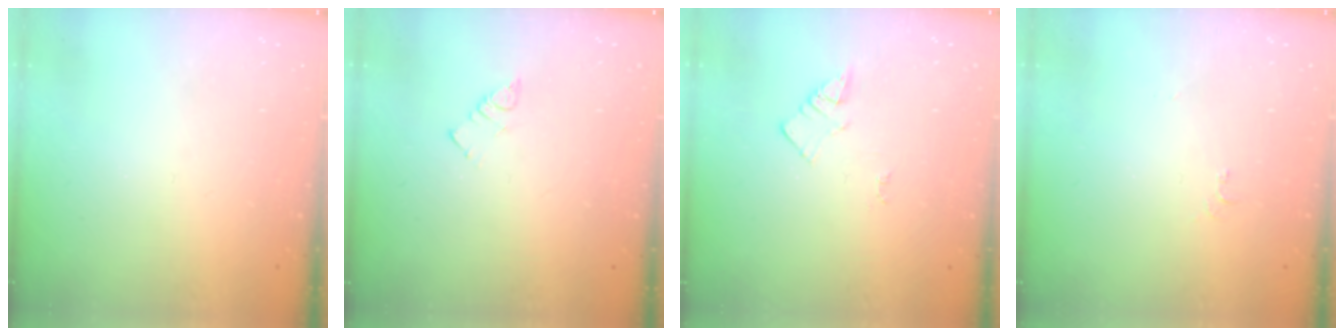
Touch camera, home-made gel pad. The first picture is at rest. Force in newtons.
{"total": 2.5, "press": 2.5, "slide": 0.1}
{"total": 2.1, "press": 2.1, "slide": 0.3}
{"total": 6.1, "press": 6.1, "slide": 0.7}